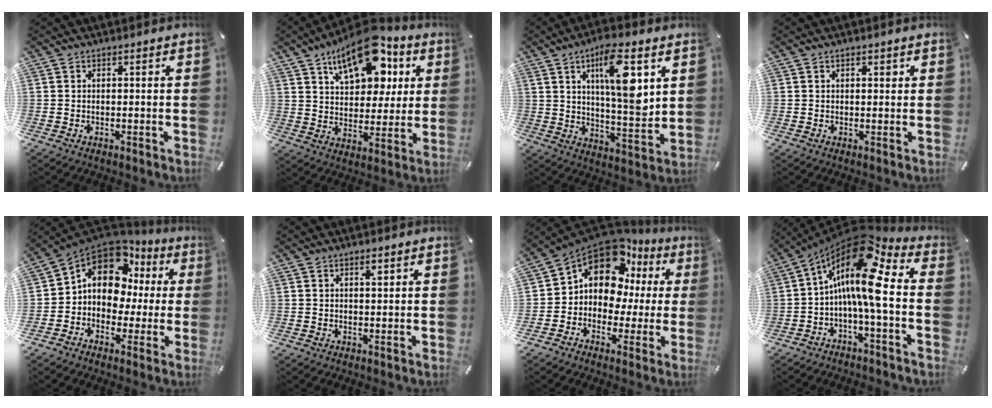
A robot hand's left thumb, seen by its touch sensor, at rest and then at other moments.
{"total": 17.4, "force": [9.7, 9.6, 10.8], "torque": [-0.162, -0.041, 0.168]}
{"total": 15.2, "force": [6.3, 4.9, 12.9], "torque": [-0.210, -0.026, 0.096]}
{"total": 1.0, "force": [0.5, 0.4, 0.8], "torque": [-0.016, 0.004, 0.007]}
{"total": 11.7, "force": [4.3, 9.0, 6.0], "torque": [-0.134, -0.033, 0.078]}
{"total": 1.5, "force": [0.8, 0.5, 1.2], "torque": [-0.017, -0.002, 0.011]}
{"total": 12.5, "force": [6.2, 8.7, 6.5], "torque": [-0.143, -0.056, 0.107]}
{"total": 16.4, "force": [1.3, 4.9, 15.6], "torque": [-0.293, -0.024, 0.006]}